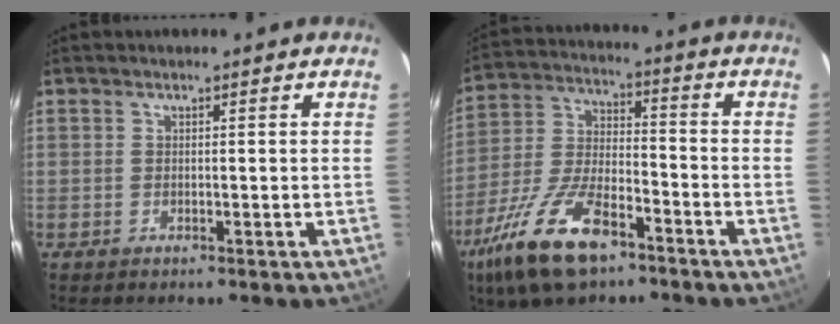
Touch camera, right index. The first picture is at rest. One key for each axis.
{"total": 17.5, "fx": -11.0, "fy": 6.9, "fz": 11.9, "tx": -0.260, "ty": -0.022, "tz": -0.207}